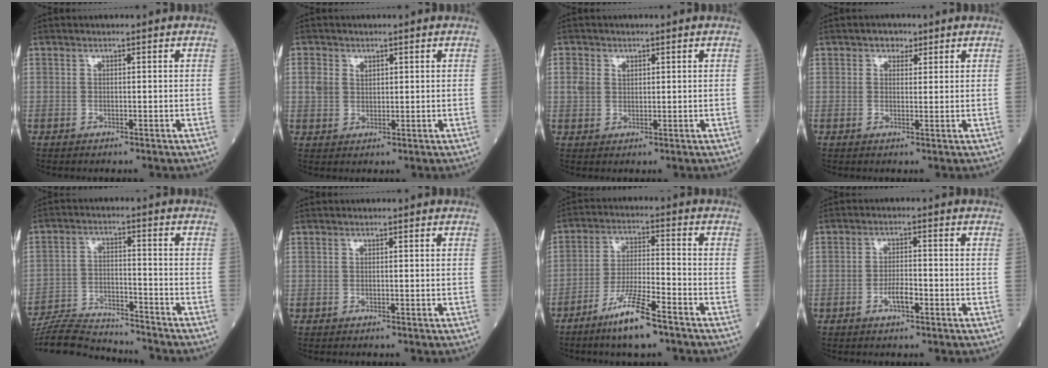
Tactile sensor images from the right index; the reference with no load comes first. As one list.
[{"total": 3.1, "force": [1.2, 2.4, 1.6], "torque": [-0.036, 0.009, 0.027]}, {"total": 2.9, "force": [0.9, 2.2, 1.6], "torque": [-0.039, 0.012, 0.022]}, {"total": 2.0, "force": [1.2, 1.5, 0.7], "torque": [-0.007, 0.003, 0.013]}, {"total": 13.5, "force": [-13.1, 1.0, 3.1], "torque": [-0.056, 0.003, -0.217]}, {"total": 0.0}, {"total": 9.4, "force": [-6.4, 0.8, 6.8], "torque": [-0.131, -0.017, -0.120]}, {"total": 3.1, "force": [-1.5, 0.9, 2.6], "torque": [-0.047, 0.003, -0.026]}]